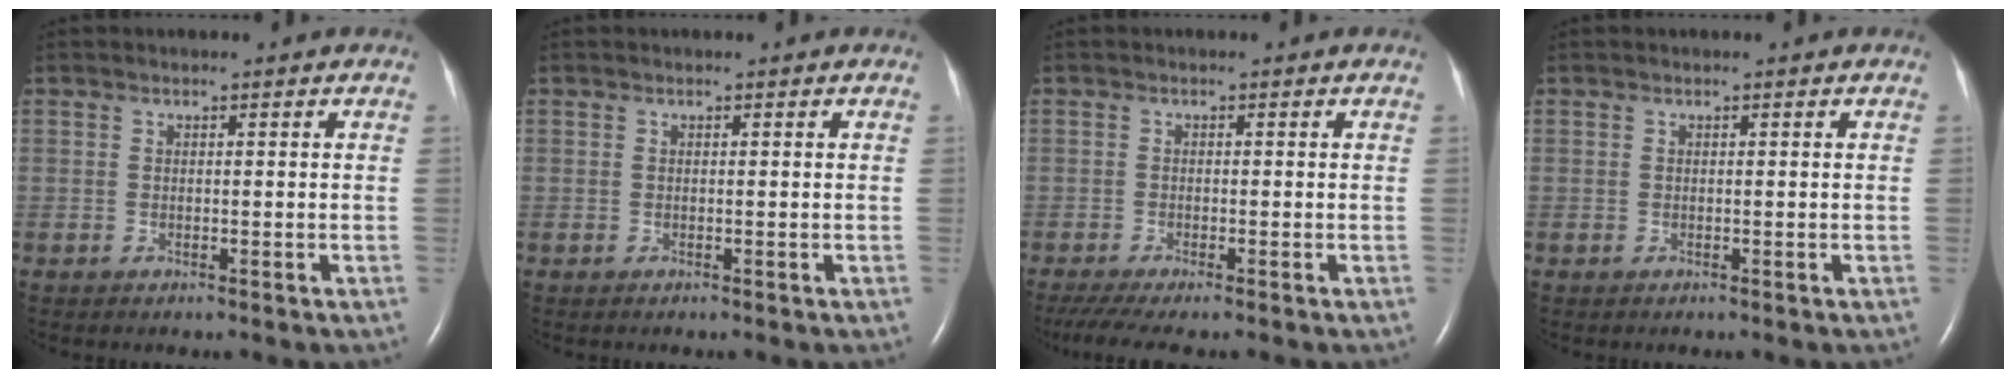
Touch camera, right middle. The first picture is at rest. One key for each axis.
{"total": 0.0}
{"total": 5.3, "fx": -4.1, "fy": 0.4, "fz": 3.3, "tx": -0.059, "ty": -0.015, "tz": -0.072}
{"total": 0.0}